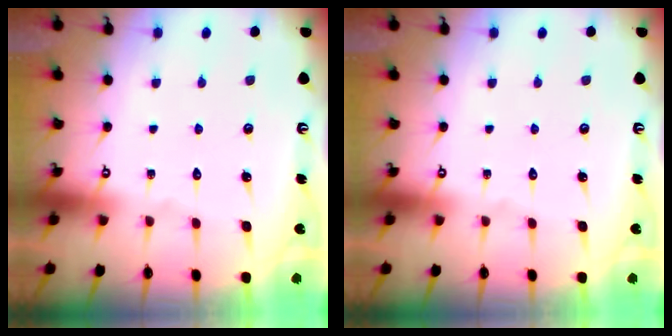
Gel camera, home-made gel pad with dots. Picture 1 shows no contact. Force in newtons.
{"total": 0.0}